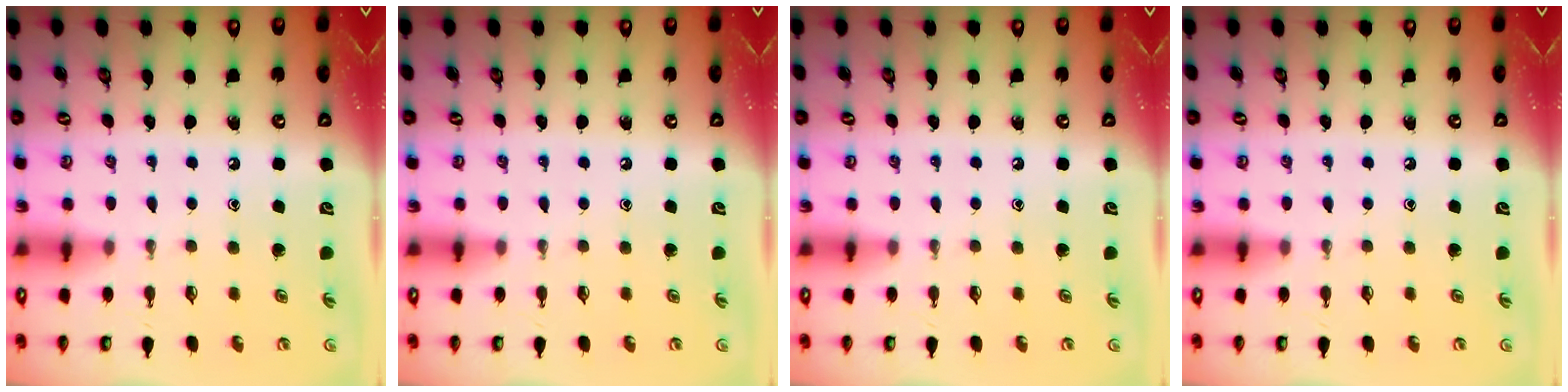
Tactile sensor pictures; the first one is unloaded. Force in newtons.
{"total": 0.0}
{"total": 0.0}
{"total": 0.0}